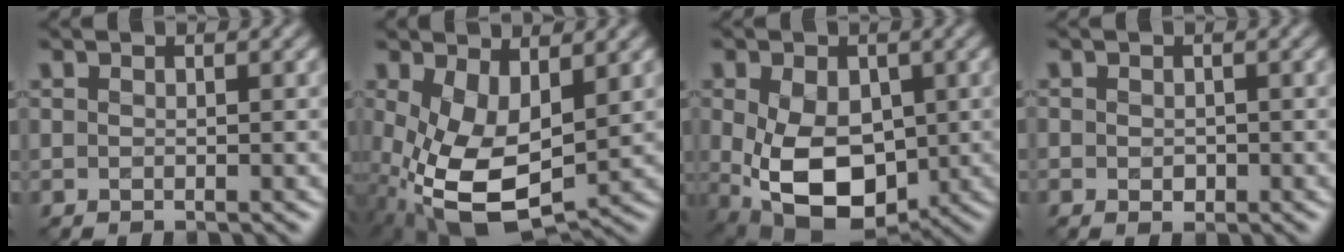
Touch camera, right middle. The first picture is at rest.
{"total": 8.8, "force": [-1.1, 4.9, 7.2], "torque": [-0.173, -0.031, -0.007]}
{"total": 9.1, "force": [-1.0, 6.0, 6.8], "torque": [-0.131, -0.024, -0.008]}
{"total": 1.1, "force": [-0.2, 0.9, 0.7], "torque": [-0.010, -0.004, -0.004]}